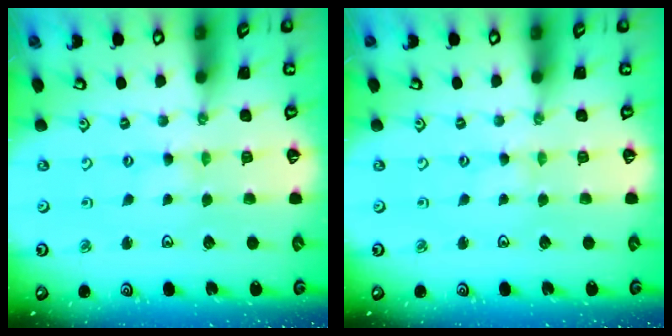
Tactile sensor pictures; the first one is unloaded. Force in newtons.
{"total": 0.0}